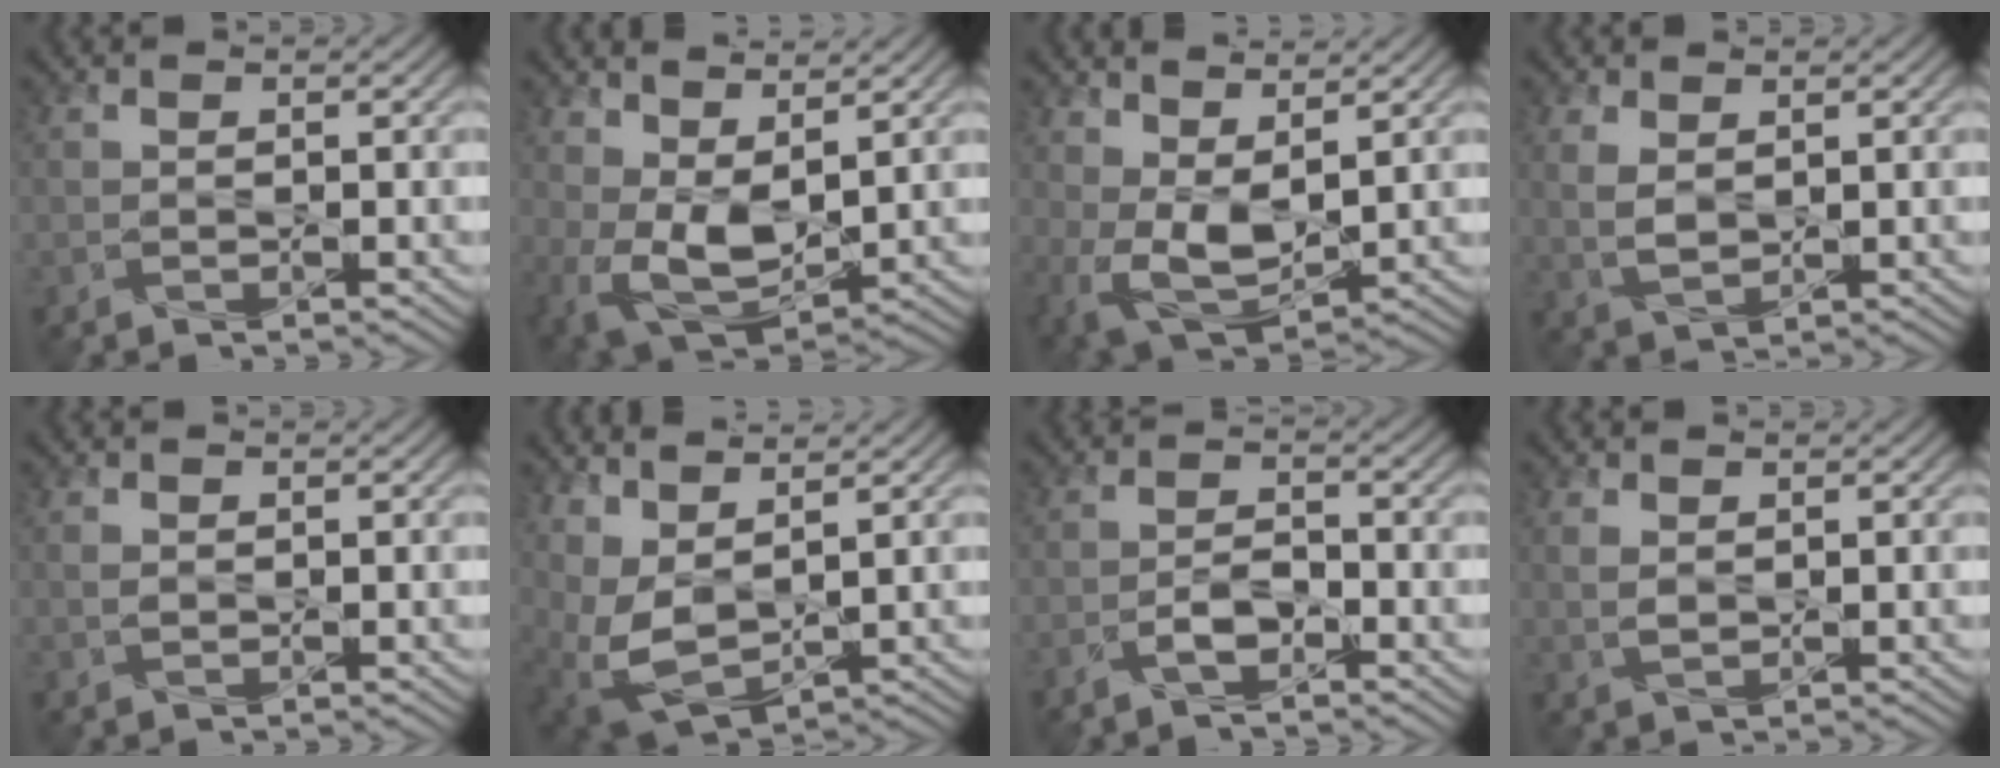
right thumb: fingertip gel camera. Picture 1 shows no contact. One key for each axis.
{"total": 9.1, "fx": 2.4, "fy": 4.9, "fz": 7.2, "tx": -0.175, "ty": -0.005, "tz": 0.046}
{"total": 8.1, "fx": 2.4, "fy": 4.3, "fz": 6.4, "tx": -0.160, "ty": -0.003, "tz": 0.044}
{"total": 3.4, "fx": 1.3, "fy": 1.9, "fz": 2.5, "tx": -0.070, "ty": -0.001, "tz": 0.028}
{"total": 0.9, "fx": 0.1, "fy": 0.7, "fz": 0.6, "tx": -0.017, "ty": -0.001, "tz": 0.002}
{"total": 6.0, "fx": 3.2, "fy": 2.9, "fz": 4.2, "tx": -0.113, "ty": -0.002, "tz": 0.065}
{"total": 3.0, "fx": -2.0, "fy": 0.9, "fz": 2.0, "tx": -0.045, "ty": 0.004, "tz": -0.046}
{"total": 2.0, "fx": 0.6, "fy": 1.2, "fz": 1.4, "tx": -0.040, "ty": 0.000, "tz": 0.015}